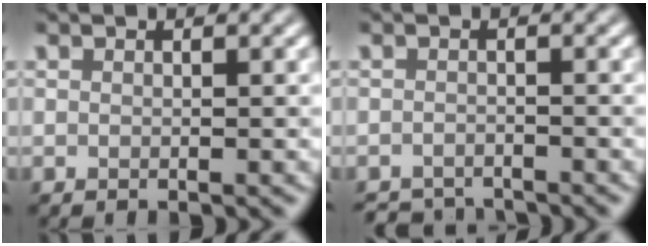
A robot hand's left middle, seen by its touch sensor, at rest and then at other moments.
{"total": 2.9, "force": [-2.9, 0.4, 0.3], "torque": [-0.002, -0.008, -0.049]}